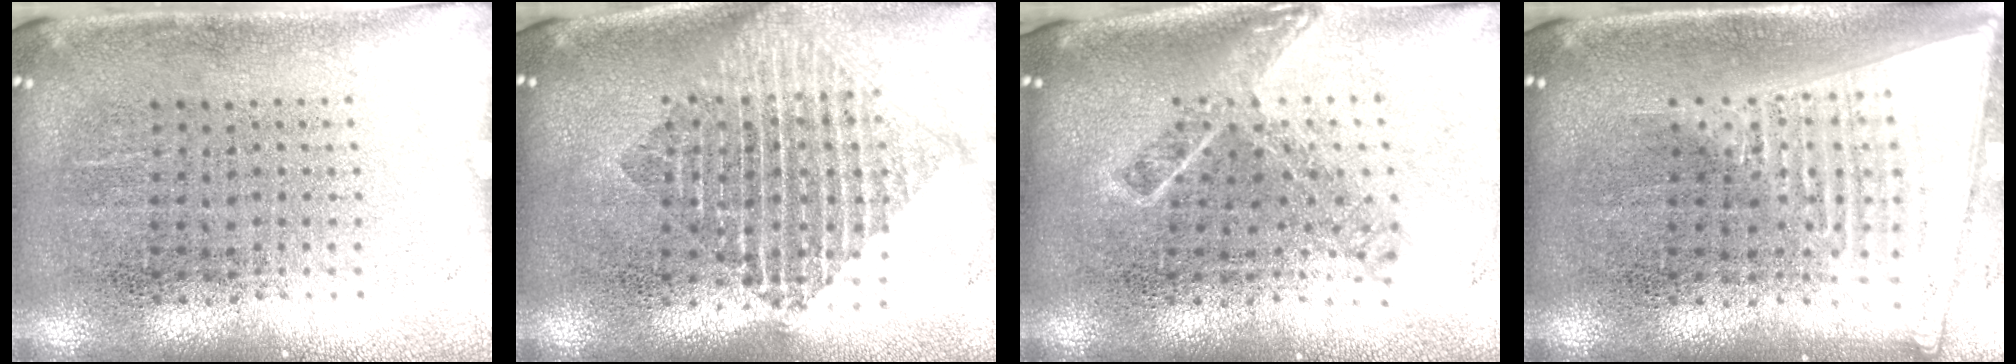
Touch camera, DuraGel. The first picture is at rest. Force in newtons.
{"total": 1.9, "press": 1.6, "slide": 1.1}
{"total": 1.9, "press": 1.4, "slide": 1.3}
{"total": 2.0, "press": 1.7, "slide": 1.0}